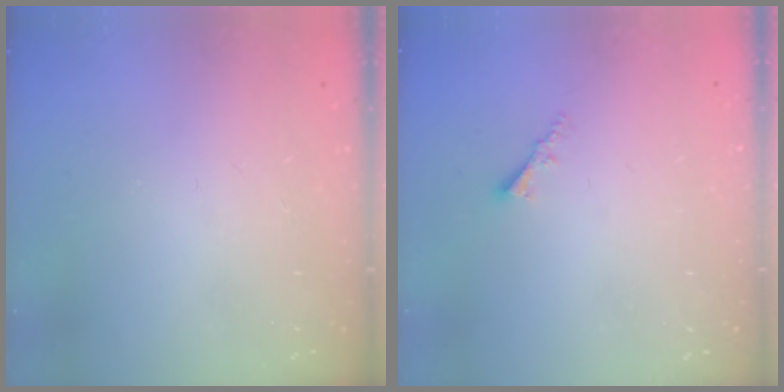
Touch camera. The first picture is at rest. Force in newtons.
{"total": 1.9, "press": 1.9, "slide": 0.4}